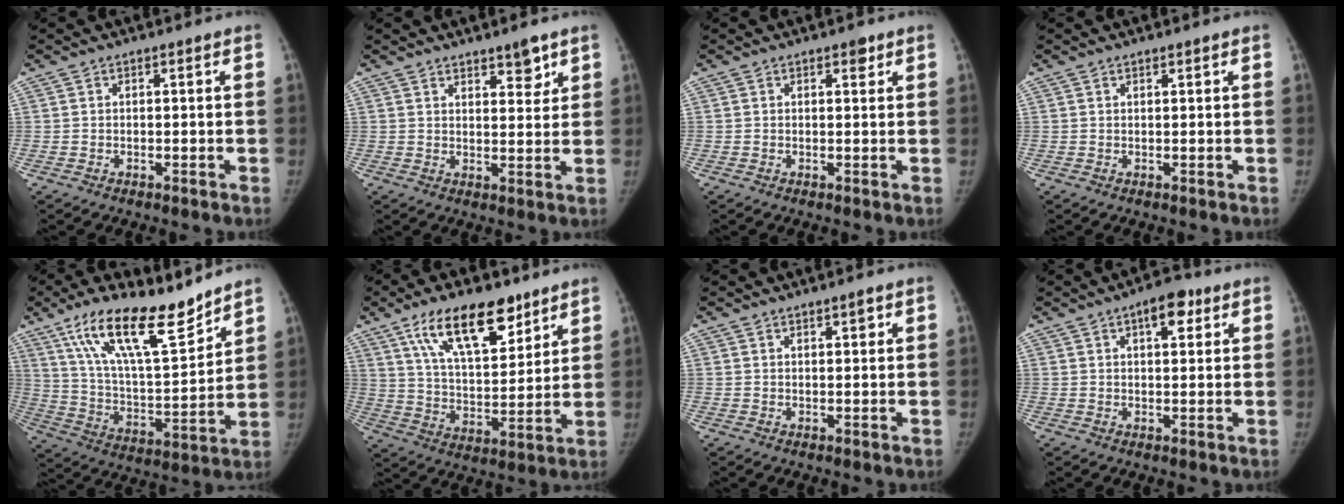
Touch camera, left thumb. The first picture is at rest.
{"total": 4.9, "force": [3.4, 1.8, 3.1], "torque": [-0.026, -0.023, 0.050]}
{"total": 1.7, "force": [1.1, 0.9, 1.0], "torque": [-0.005, -0.004, 0.012]}
{"total": 0.5, "force": [0.5, 0.1, 0.3], "torque": [-0.005, -0.002, 0.008]}
{"total": 20.7, "force": [14.5, 5.9, 13.5], "torque": [-0.206, -0.070, 0.260]}
{"total": 17.7, "force": [11.0, 7.5, 11.8], "torque": [-0.158, -0.048, 0.195]}
{"total": 1.9, "force": [1.2, 0.6, 1.3], "torque": [-0.016, -0.006, 0.018]}
{"total": 6.2, "force": [3.1, 2.8, 4.6], "torque": [-0.048, -0.007, 0.039]}